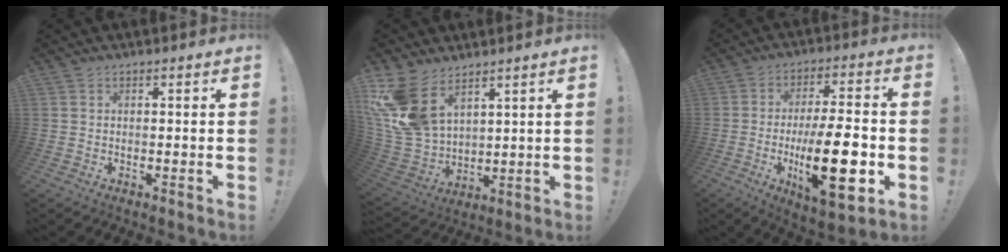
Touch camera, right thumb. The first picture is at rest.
{"total": 15.4, "force": [8.3, 9.7, 8.7], "torque": [-0.188, -0.049, 0.164]}
{"total": 21.3, "force": [-4.7, 6.6, 19.6], "torque": [-0.326, 0.003, -0.070]}